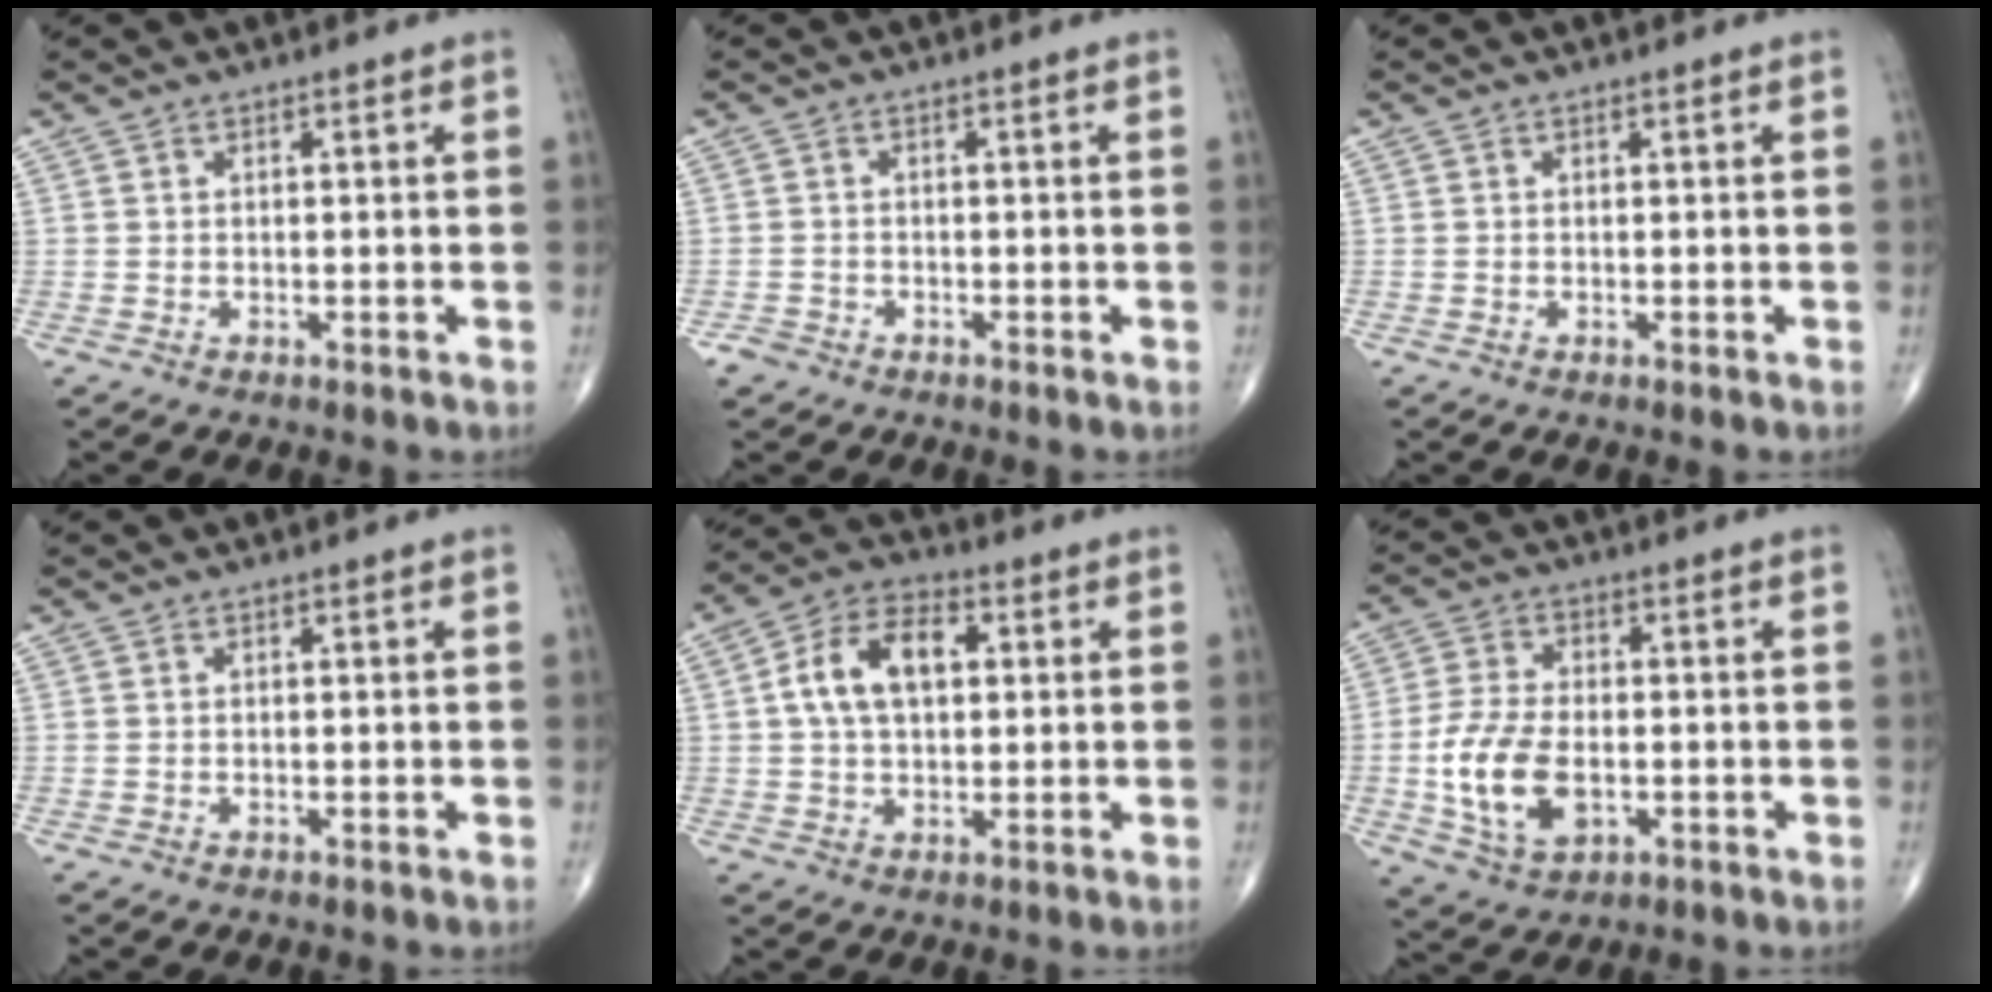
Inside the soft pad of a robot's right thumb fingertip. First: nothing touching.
{"total": 1.8, "force": [-1.3, 1.3, 0.2], "torque": [-0.001, 0.006, -0.026]}
{"total": 0.0}
{"total": 0.0}
{"total": 11.3, "force": [2.0, 6.9, 8.8], "torque": [-0.149, 0.021, 0.029]}
{"total": 12.0, "force": [-2.2, 7.0, 9.5], "torque": [-0.183, 0.003, -0.037]}